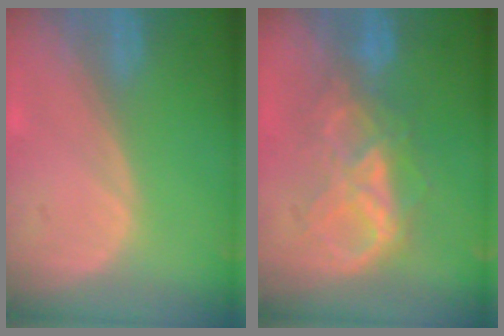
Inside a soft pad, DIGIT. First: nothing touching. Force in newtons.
{"total": 7.2, "press": 7.2, "slide": 0.3}